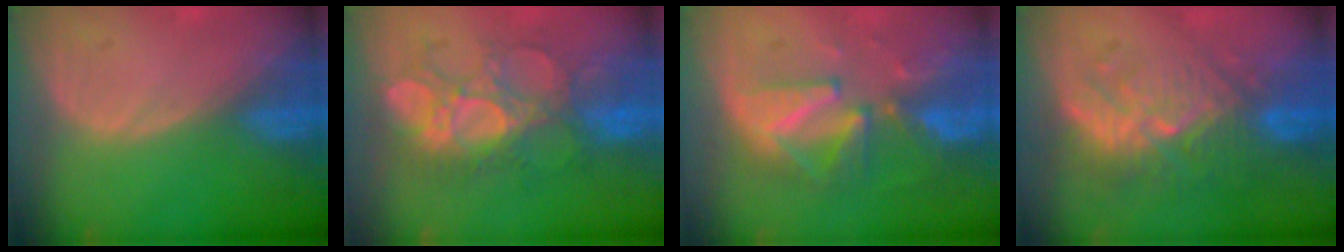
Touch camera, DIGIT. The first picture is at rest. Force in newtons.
{"total": 9.2, "press": 9.2, "slide": 0.5}
{"total": 9.8, "press": 8.7, "slide": 4.4}
{"total": 9.5, "press": 9.1, "slide": 2.7}